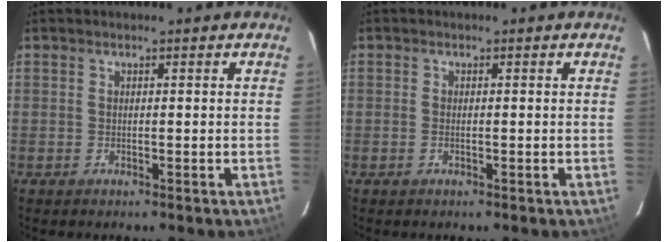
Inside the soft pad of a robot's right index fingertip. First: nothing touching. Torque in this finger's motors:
{"motor_torque": [-0.12, 0.19, -0.01, -0.01]}